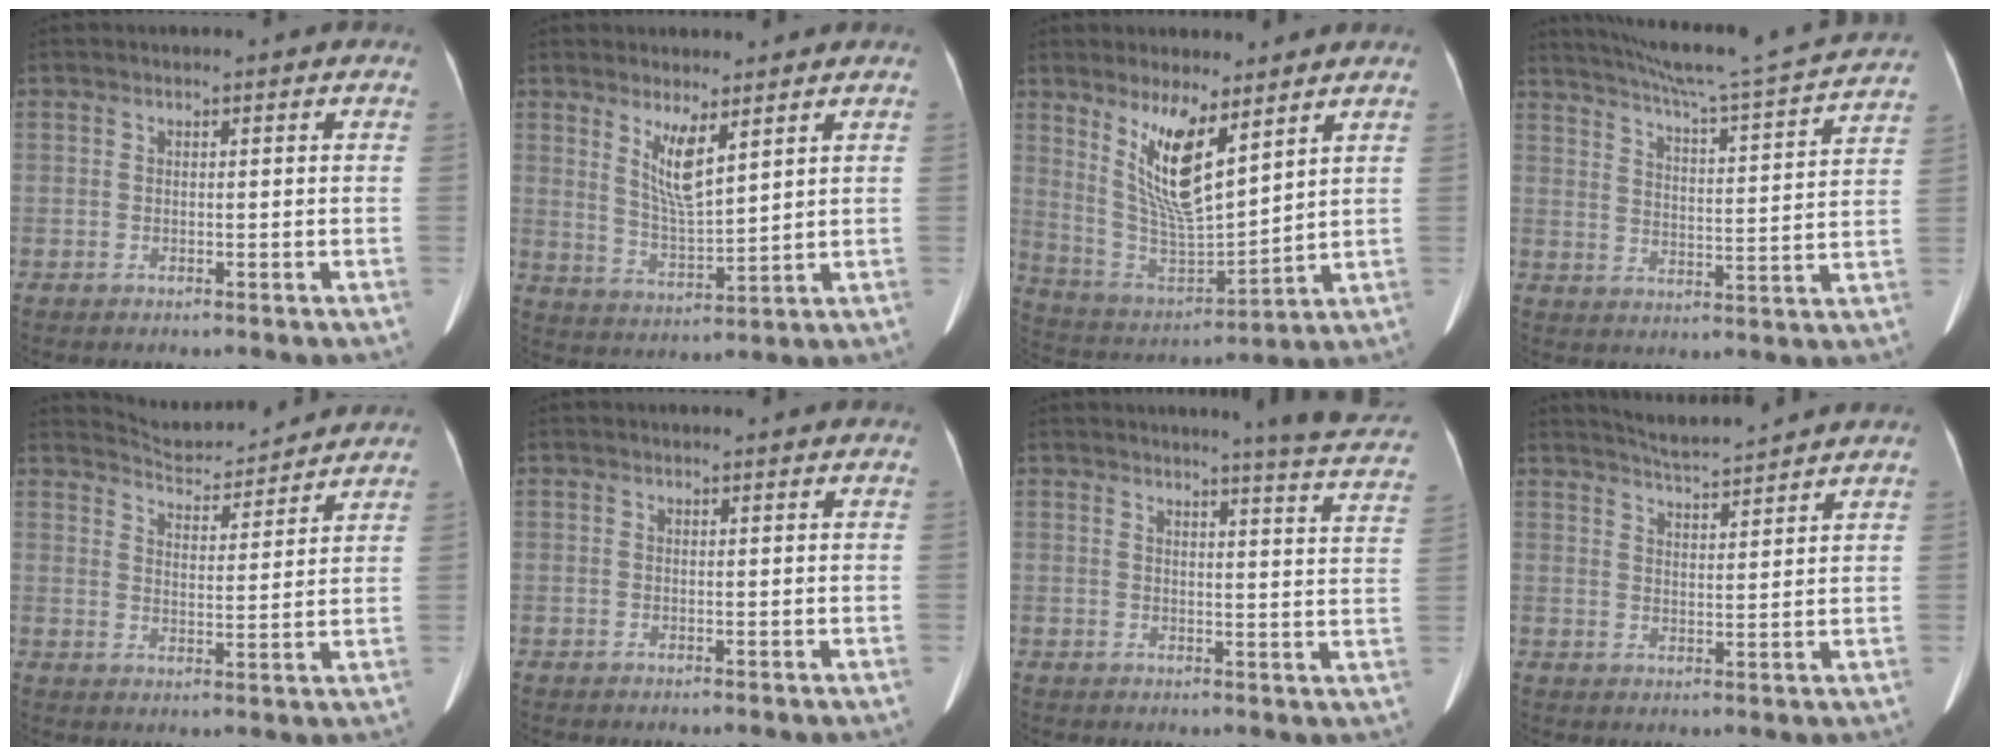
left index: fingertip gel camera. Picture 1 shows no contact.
{"total": 6.0, "force": [3.4, 1.0, 4.9], "torque": [-0.097, -0.017, 0.070]}
{"total": 11.2, "force": [6.2, 2.6, 9.0], "torque": [-0.181, -0.015, 0.129]}
{"total": 20.9, "force": [19.2, -0.9, 8.1], "torque": [-0.139, -0.031, 0.255]}
{"total": 9.7, "force": [9.7, 0.8, 1.0], "torque": [-0.025, 0.011, 0.142]}
{"total": 1.6, "force": [1.5, -0.1, 0.3], "torque": [-0.011, 0.007, 0.019]}
{"total": 12.0, "force": [11.2, -0.9, 4.2], "torque": [-0.041, -0.069, 0.102]}
{"total": 7.6, "force": [7.3, -0.6, 2.0], "torque": [-0.049, 0.010, 0.116]}